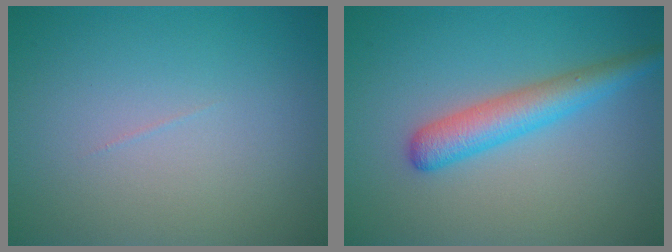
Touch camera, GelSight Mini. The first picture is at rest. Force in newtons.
{"total": 3.8, "press": 3.8, "slide": 0.1}